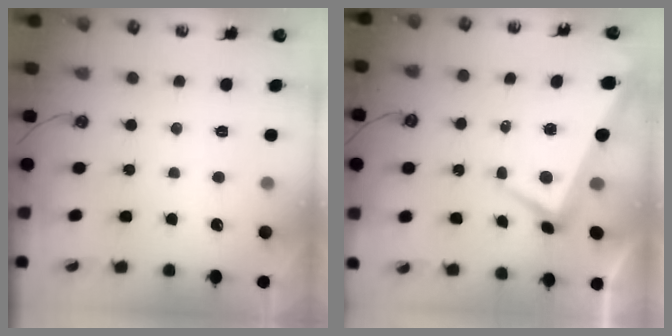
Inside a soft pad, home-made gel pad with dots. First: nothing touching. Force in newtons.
{"total": 1.9, "press": 1.5, "slide": 1.2}